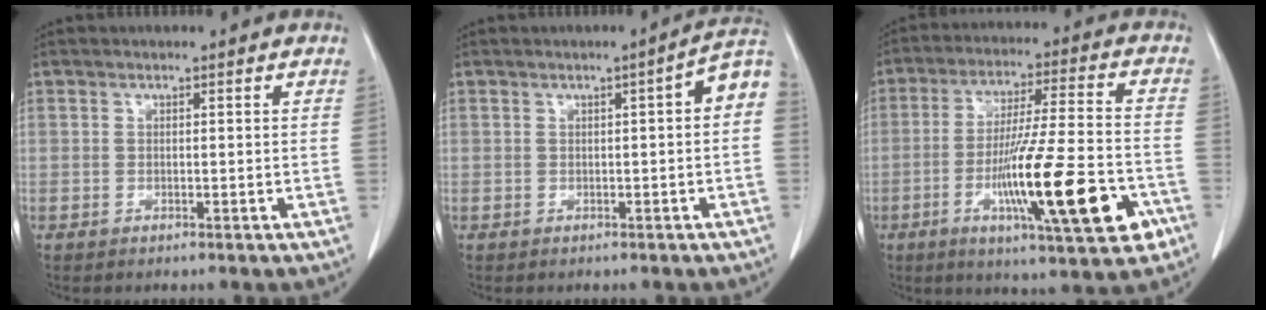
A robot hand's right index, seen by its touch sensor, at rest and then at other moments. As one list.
[{"total": 4.3, "force": [0.3, 0.5, 4.2], "torque": [-0.049, 0.011, -0.001]}, {"total": 18.8, "force": [-7.0, 1.7, 17.4], "torque": [-0.275, -0.016, -0.106]}]